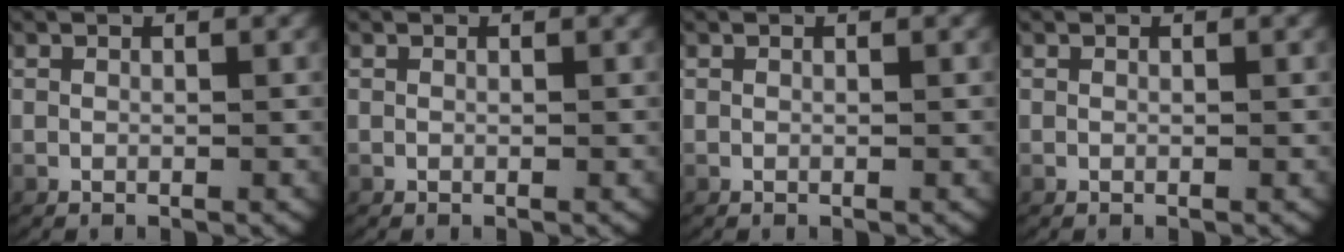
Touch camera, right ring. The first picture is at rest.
{"total": 0.0}
{"total": 0.0}
{"total": 0.0}